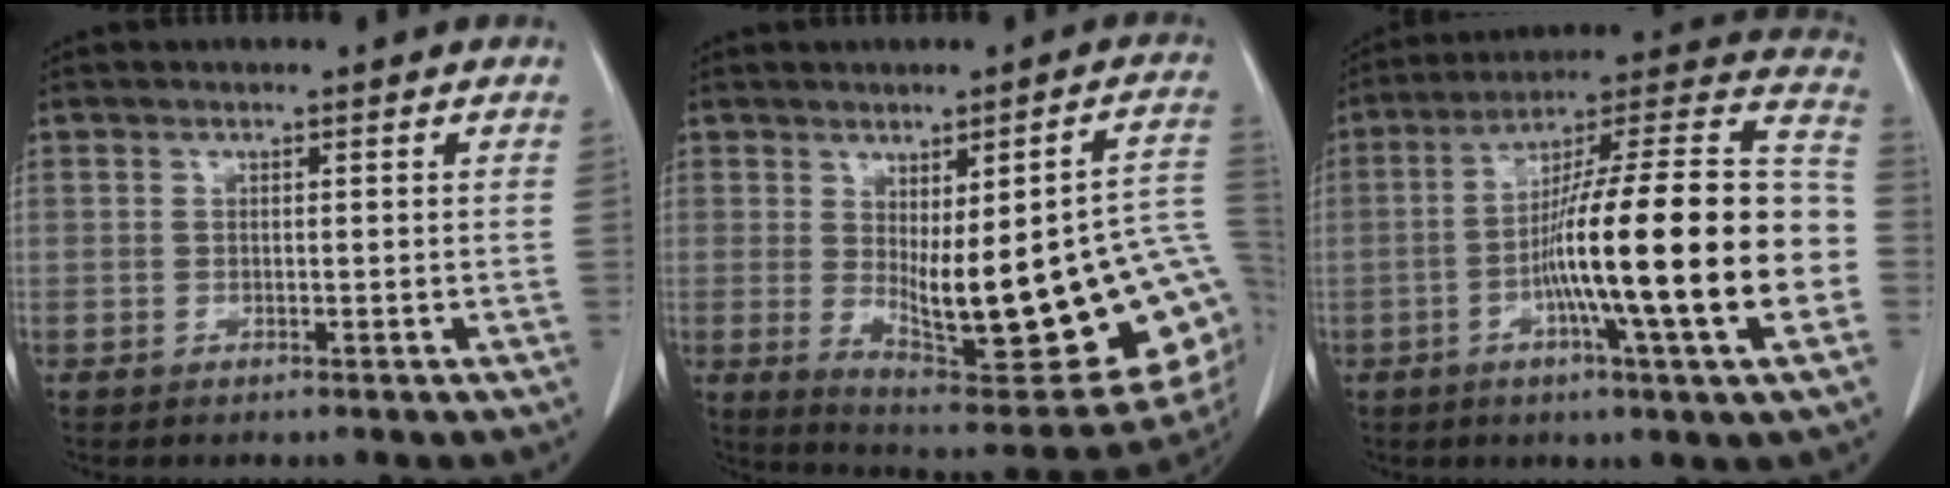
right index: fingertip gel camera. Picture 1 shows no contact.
{"total": 25.3, "force": [-2.2, 6.1, 24.4], "torque": [-0.253, -0.008, -0.008]}
{"total": 24.6, "force": [-5.0, 0.6, 24.1], "torque": [-0.322, 0.008, -0.092]}